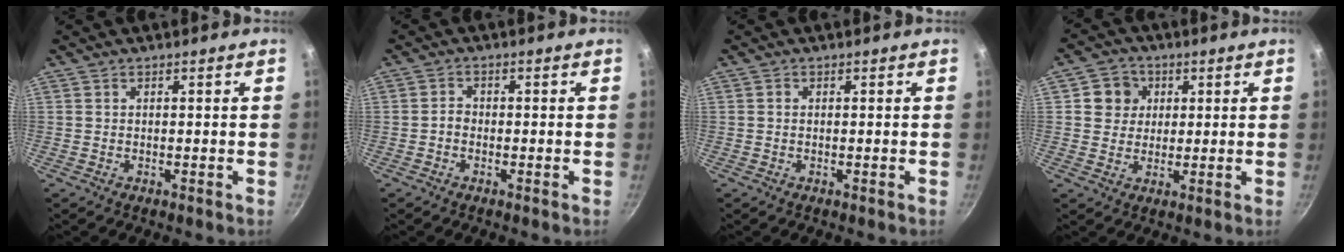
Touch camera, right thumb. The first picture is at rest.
{"total": 1.6, "force": [-0.6, 1.2, 0.9], "torque": [-0.014, 0.012, -0.015]}
{"total": 0.6, "force": [0.0, 0.4, 0.3], "torque": [-0.006, 0.003, -0.001]}
{"total": 6.1, "force": [1.7, 5.6, 1.6], "torque": [0.013, 0.003, 0.020]}